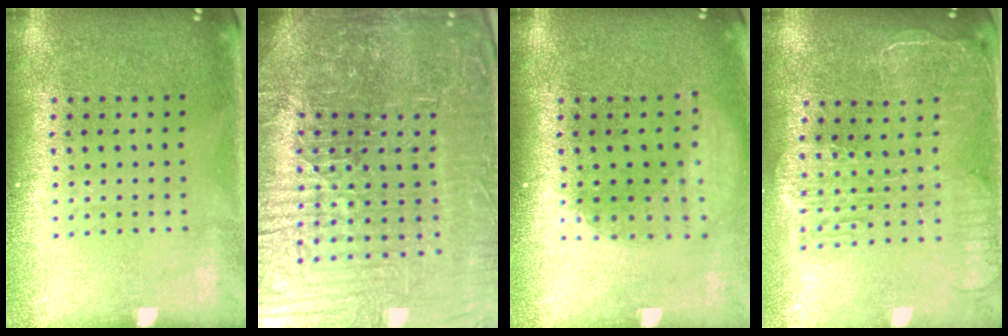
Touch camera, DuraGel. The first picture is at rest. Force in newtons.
{"total": 7.3, "press": 6.6, "slide": 3.1}
{"total": 1.9, "press": 1.4, "slide": 1.2}
{"total": 2.4, "press": 2.1, "slide": 1.1}